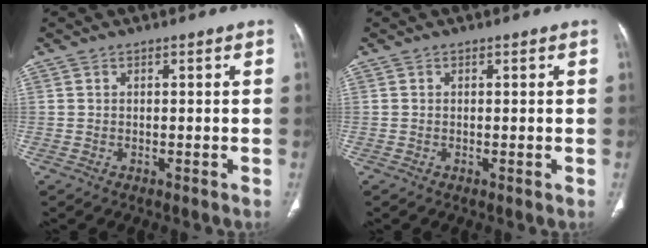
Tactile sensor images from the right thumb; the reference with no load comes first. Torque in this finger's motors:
{"motor_torque": [1.18, 0.94, -0.06, -0.29, -0.01]}